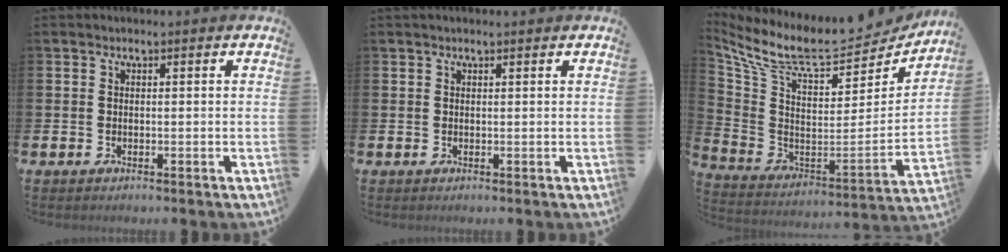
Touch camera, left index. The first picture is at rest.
{"total": 0.5, "force": [0.4, 0.1, 0.3], "torque": [-0.002, 0.001, 0.006]}
{"total": 9.7, "force": [8.1, 2.5, 4.7], "torque": [-0.123, -0.063, 0.135]}